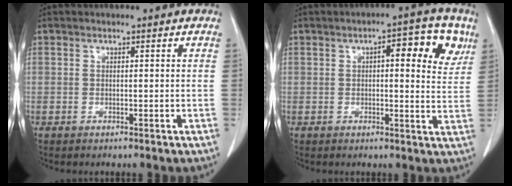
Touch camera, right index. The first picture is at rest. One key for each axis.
{"total": 9.9, "fx": 3.8, "fy": 3.2, "fz": 8.5, "tx": -0.109, "ty": 0.017, "tz": 0.046}